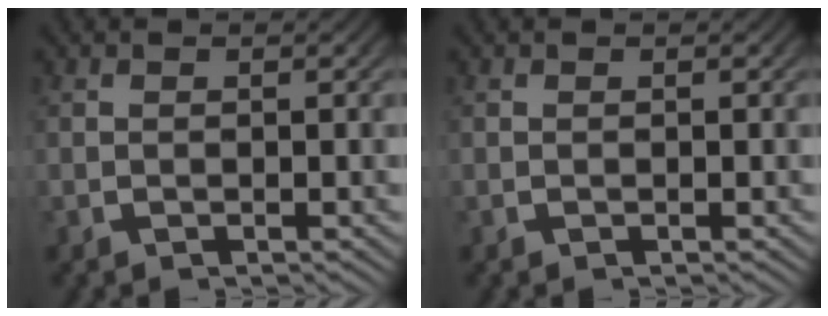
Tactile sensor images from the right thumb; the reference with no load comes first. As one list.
[{"total": 0.0}]